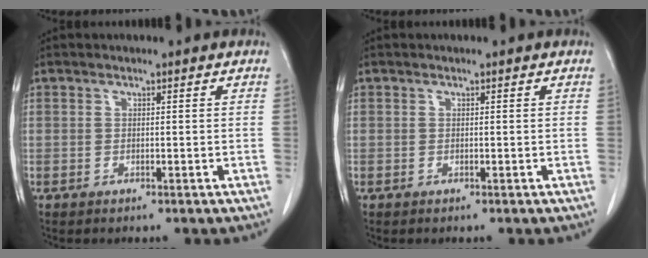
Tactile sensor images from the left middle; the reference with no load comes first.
{"total": 0.0}